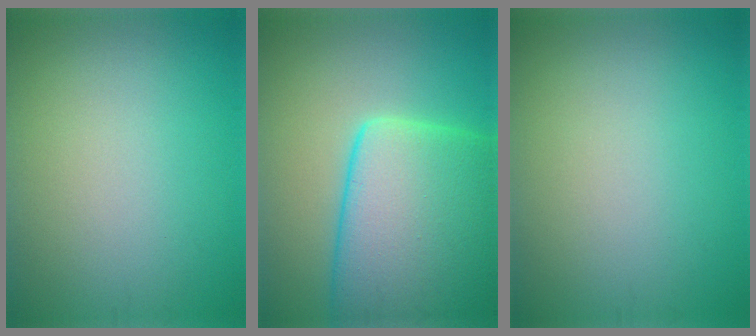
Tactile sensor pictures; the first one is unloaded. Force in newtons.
{"total": 13.3, "press": 13.3, "slide": 0.6}
{"total": 0.0}